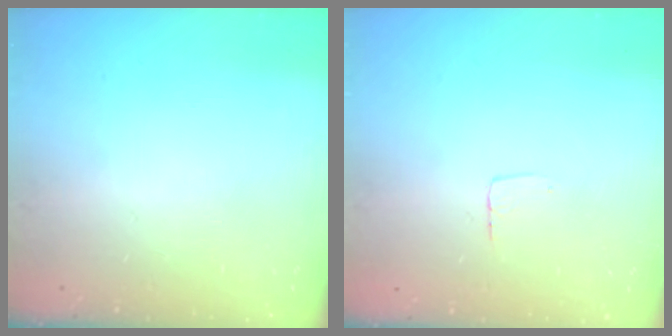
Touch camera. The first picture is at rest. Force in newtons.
{"total": 2.9, "press": 2.9, "slide": 0.2}